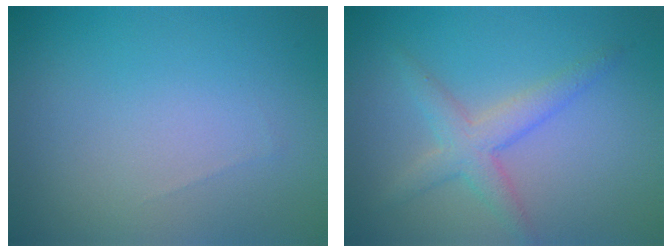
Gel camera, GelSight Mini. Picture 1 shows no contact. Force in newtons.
{"total": 3.1, "press": 3.1, "slide": 0.0}